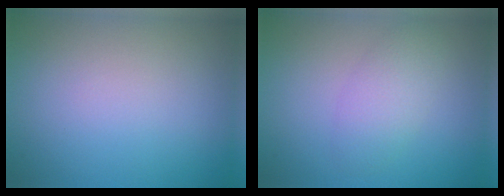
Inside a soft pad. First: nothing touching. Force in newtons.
{"total": 2.7, "press": 2.7, "slide": 0.1}